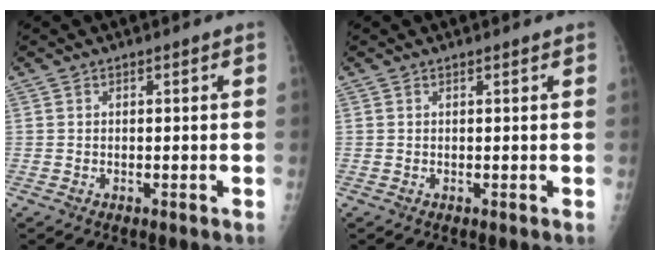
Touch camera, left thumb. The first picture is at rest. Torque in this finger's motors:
{"motor_torque": [-0.23, -0.06, -0.07, -0.07, 0.00]}